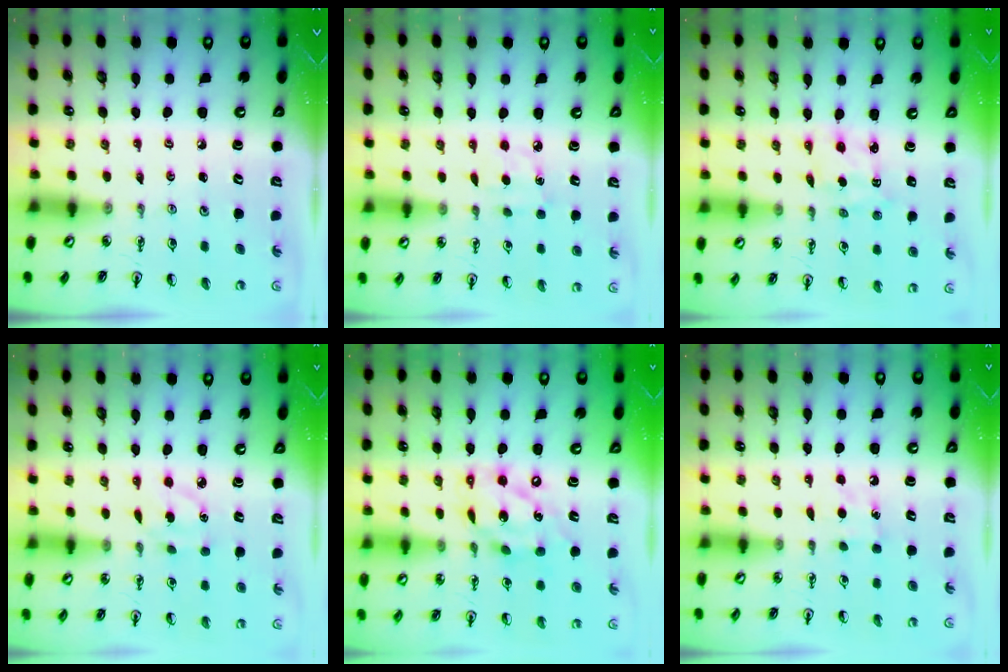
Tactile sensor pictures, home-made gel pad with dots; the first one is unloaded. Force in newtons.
{"total": 5.7, "press": 5.7, "slide": 0.7}
{"total": 2.1, "press": 2.0, "slide": 0.6}
{"total": 3.9, "press": 3.9, "slide": 0.5}
{"total": 13.8, "press": 13.8, "slide": 1.2}
{"total": 6.4, "press": 6.3, "slide": 0.8}